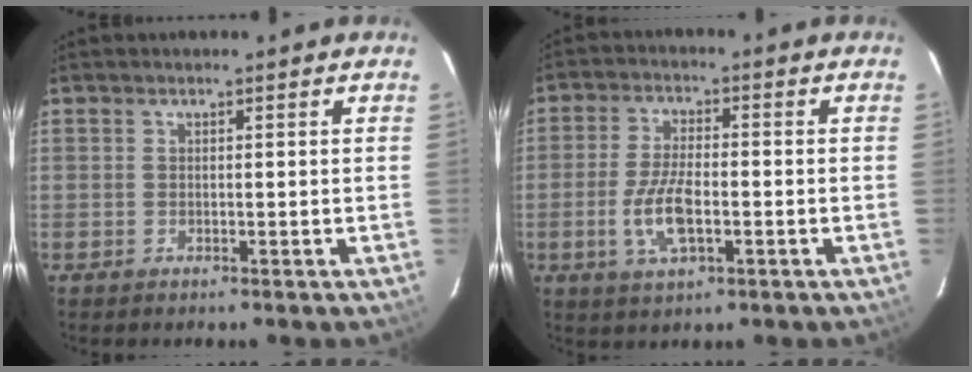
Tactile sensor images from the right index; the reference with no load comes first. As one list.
[{"total": 8.2, "force": [-2.3, 3.4, 7.1], "torque": [-0.150, -0.005, -0.042]}]